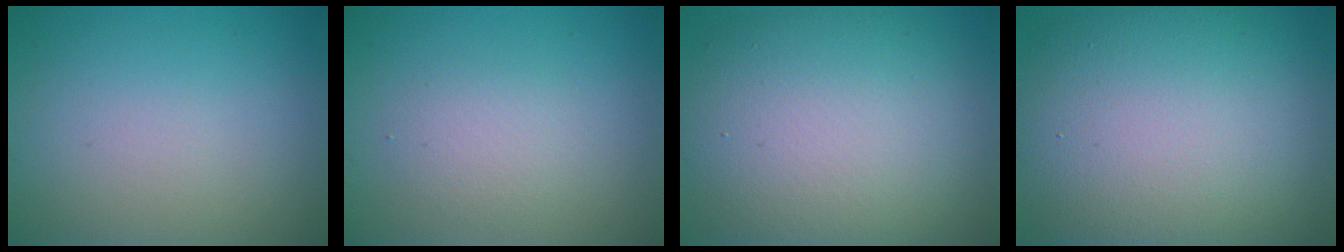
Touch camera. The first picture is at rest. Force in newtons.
{"total": 2.3, "press": 2.3, "slide": 0.1}
{"total": 12.1, "press": 12.1, "slide": 1.1}
{"total": 15.0, "press": 14.9, "slide": 0.9}